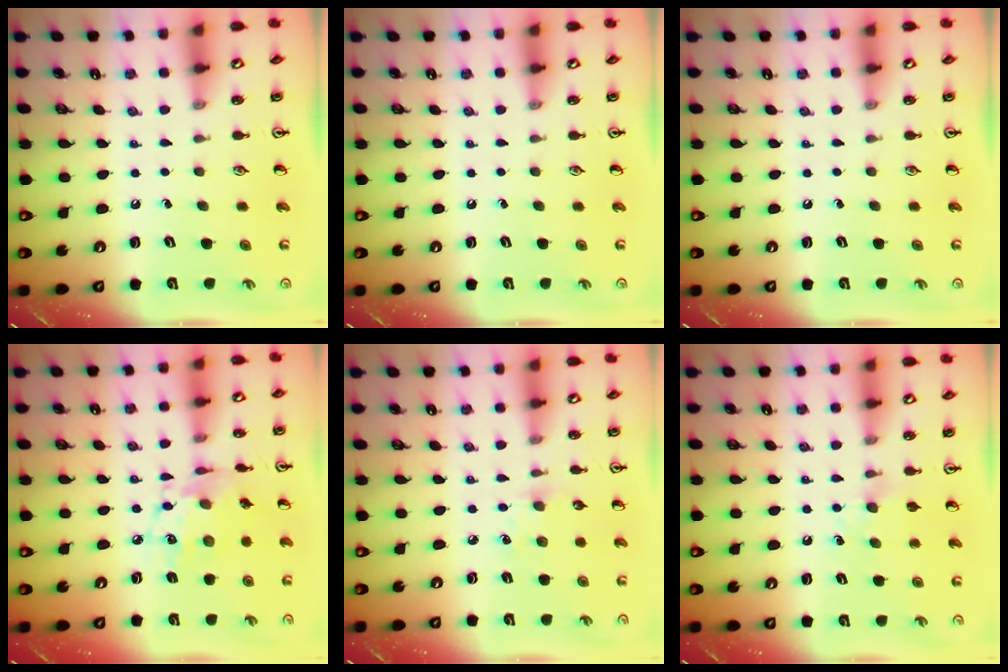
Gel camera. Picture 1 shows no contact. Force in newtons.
{"total": 0.0}
{"total": 0.0}
{"total": 11.0, "press": 11.0, "slide": 0.6}
{"total": 4.1, "press": 4.0, "slide": 0.6}
{"total": 5.6, "press": 5.6, "slide": 0.7}